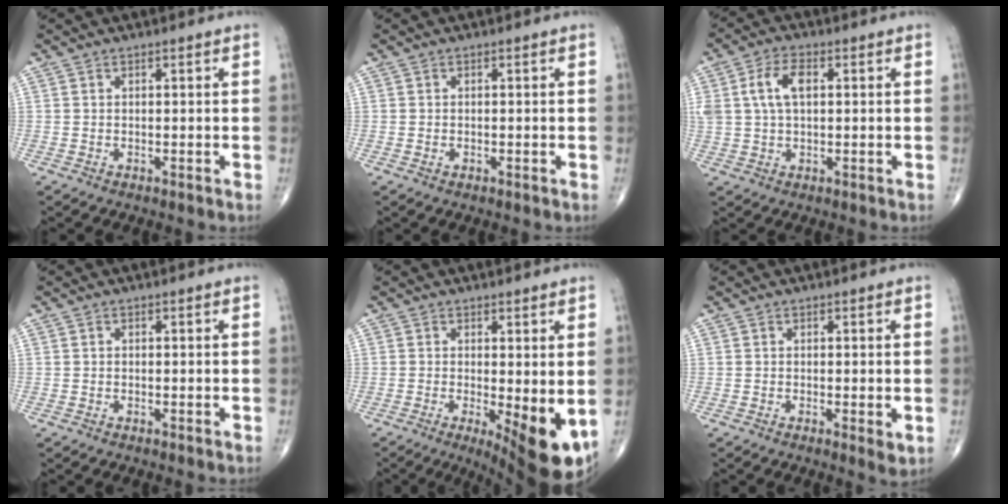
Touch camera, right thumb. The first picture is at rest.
{"total": 0.6, "force": [-0.2, 0.4, 0.4], "torque": [-0.008, 0.003, -0.003]}
{"total": 7.0, "force": [1.6, 3.8, 5.6], "torque": [-0.118, 0.012, 0.033]}
{"total": 0.0}
{"total": 10.8, "force": [-2.1, 3.3, 10.1], "torque": [-0.133, -0.024, -0.020]}
{"total": 2.2, "force": [-0.4, 0.4, 2.1], "torque": [-0.036, -0.010, -0.010]}